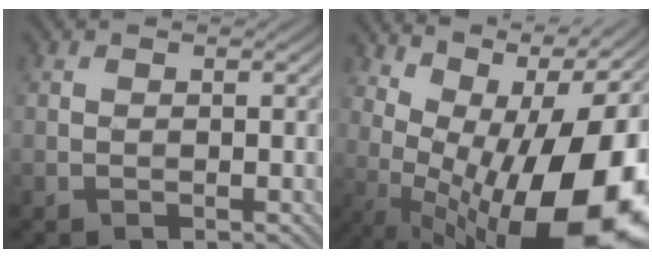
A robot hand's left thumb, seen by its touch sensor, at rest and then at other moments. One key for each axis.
{"total": 17.8, "fx": -0.1, "fy": 8.1, "fz": 15.9, "tx": -0.201, "ty": 0.000, "tz": 0.009}